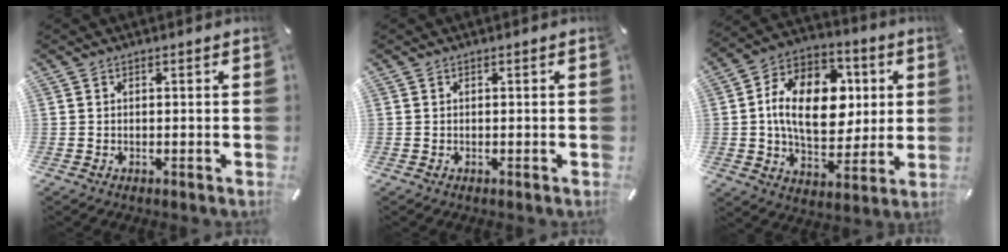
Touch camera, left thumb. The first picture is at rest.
{"total": 0.0}
{"total": 18.8, "force": [2.0, 12.9, 13.6], "torque": [-0.248, 0.007, 0.033]}